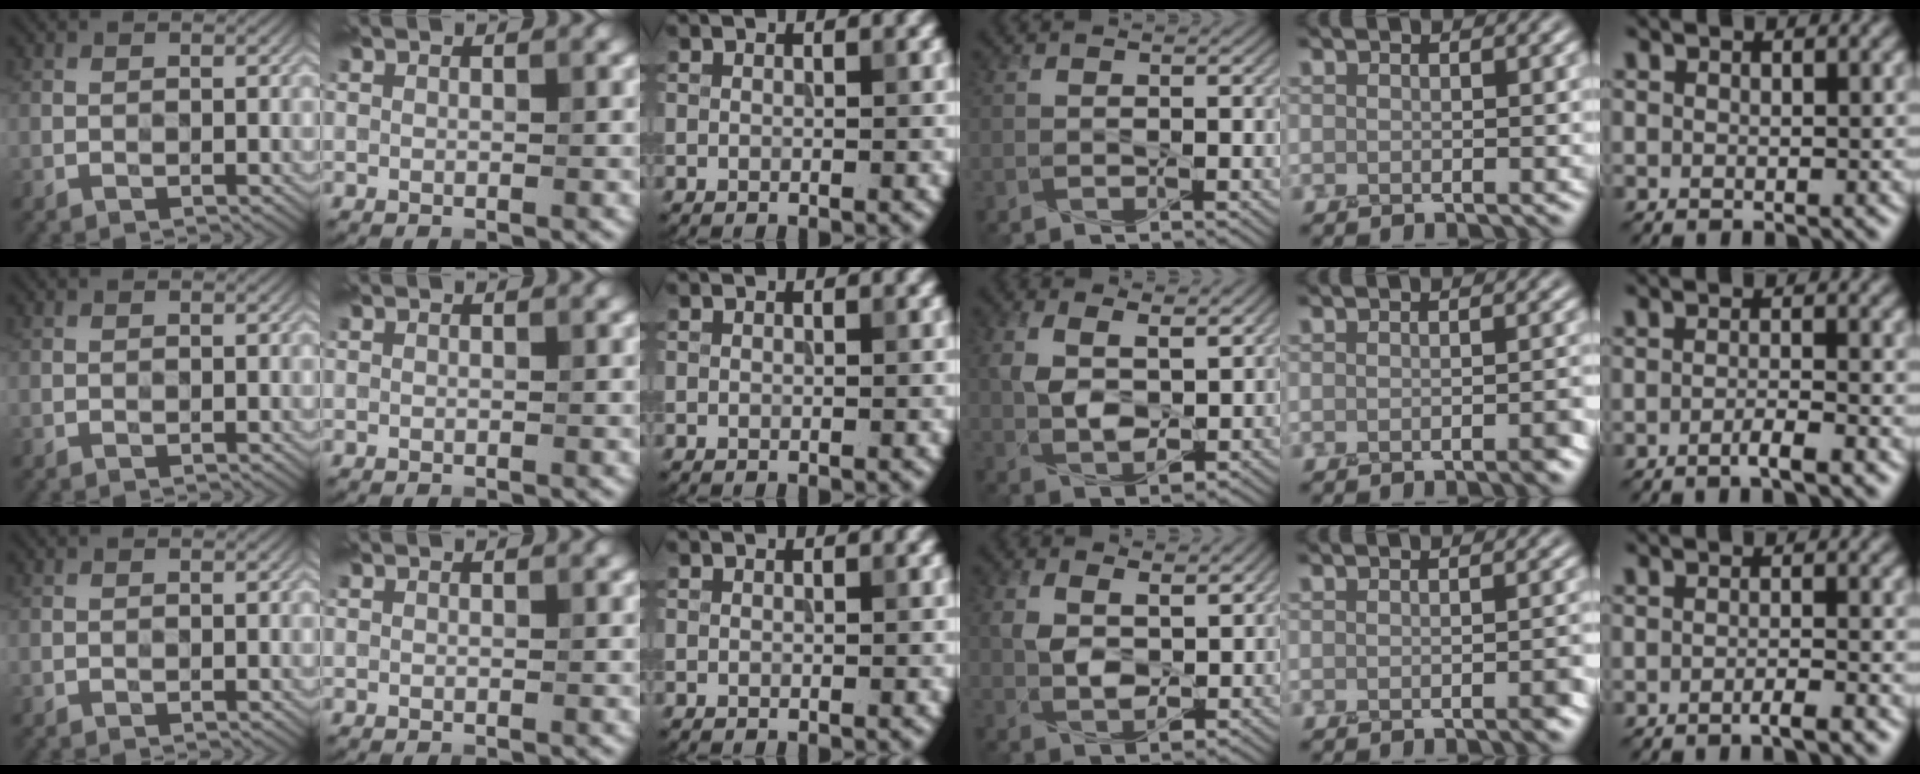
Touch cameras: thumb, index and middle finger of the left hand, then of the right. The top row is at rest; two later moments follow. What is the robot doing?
{"motion": "squeeze", "object": "air blower"}